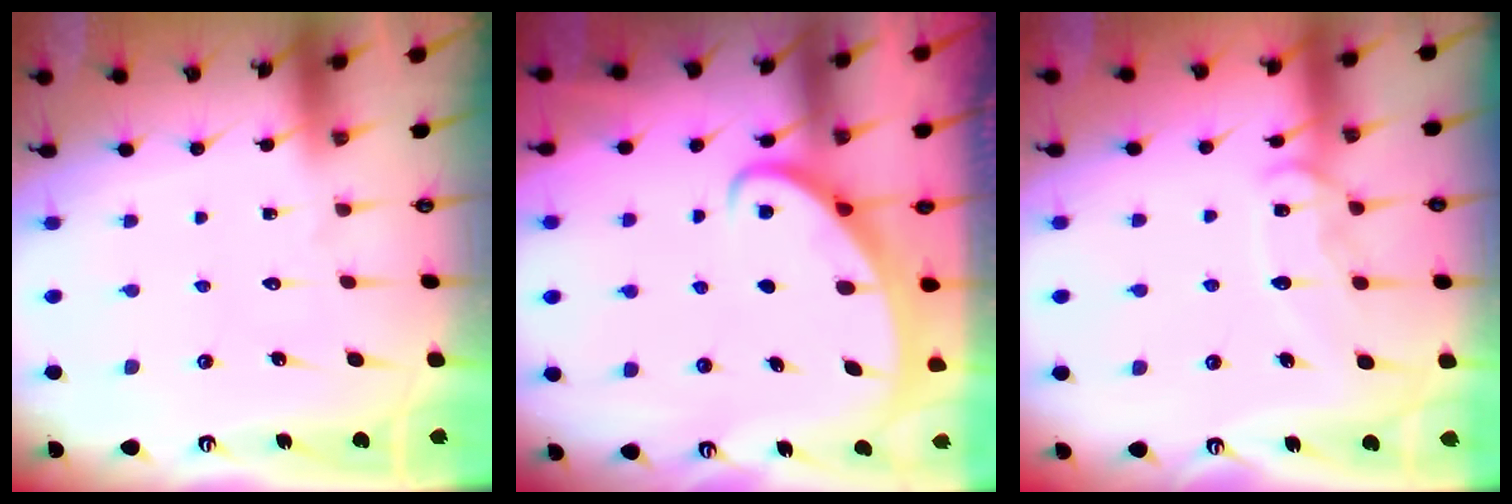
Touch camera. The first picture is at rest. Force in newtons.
{"total": 2.6, "press": 2.6, "slide": 0.3}
{"total": 10.8, "press": 10.8, "slide": 1.0}